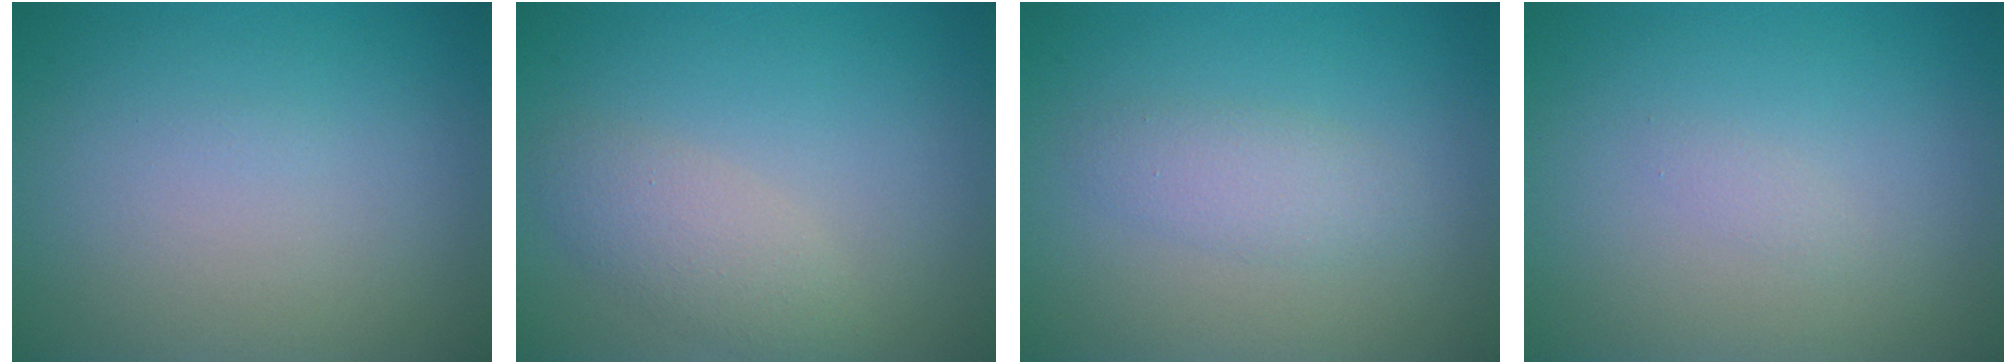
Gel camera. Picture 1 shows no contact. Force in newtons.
{"total": 2.6, "press": 2.6, "slide": 0.2}
{"total": 2.1, "press": 2.1, "slide": 0.1}
{"total": 0.5, "press": 0.5, "slide": 0.0}